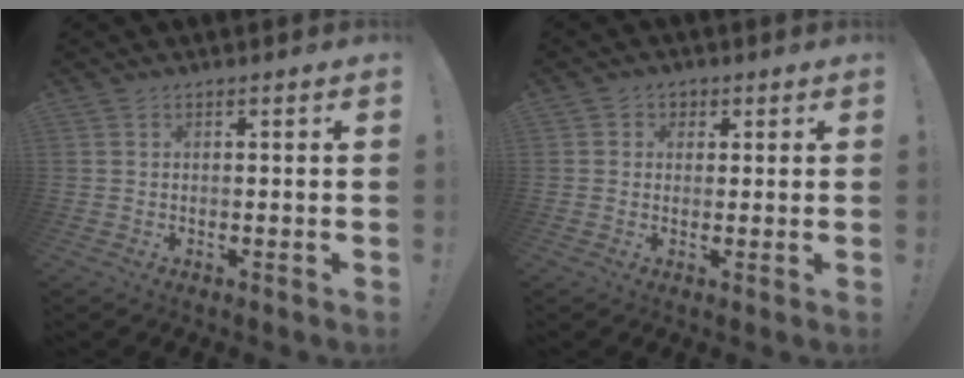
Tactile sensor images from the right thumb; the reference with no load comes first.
{"total": 2.7, "force": [0.5, 2.6, 0.5], "torque": [-0.003, 0.000, 0.007]}